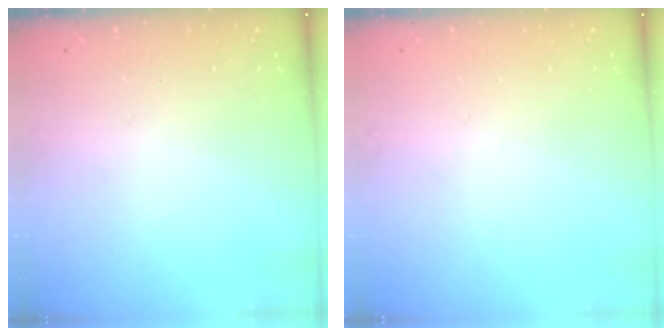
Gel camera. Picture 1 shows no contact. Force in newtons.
{"total": 0.0}